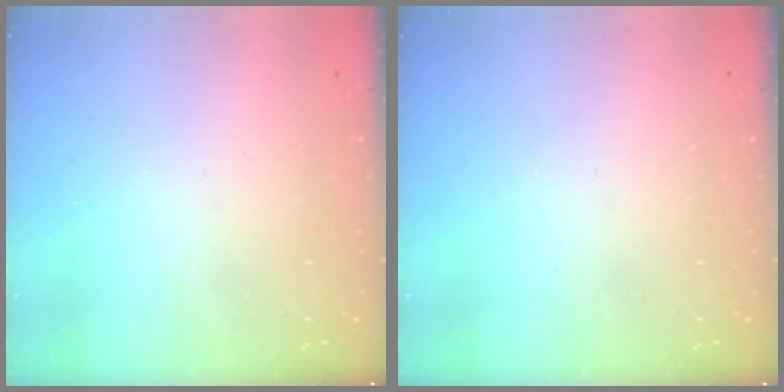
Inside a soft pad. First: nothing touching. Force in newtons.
{"total": 0.0}